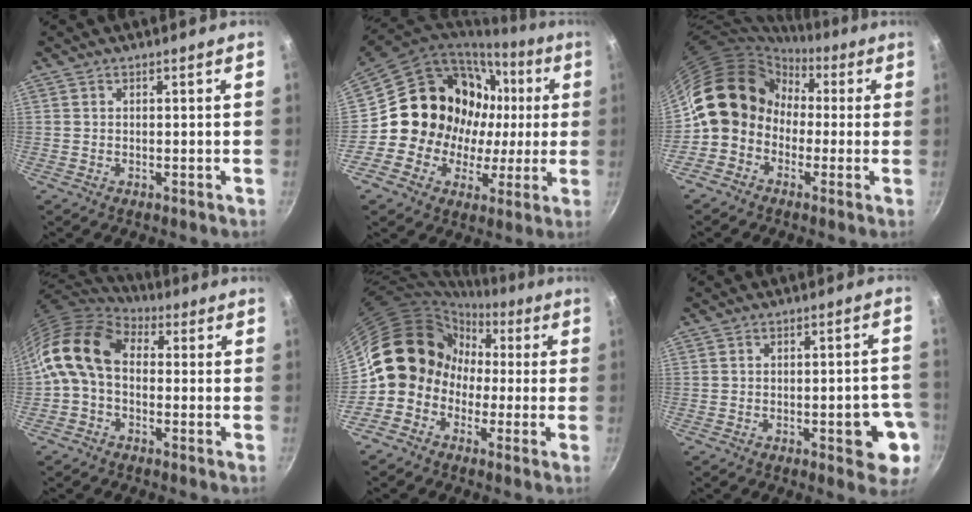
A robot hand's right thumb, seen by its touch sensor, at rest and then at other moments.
{"total": 19.0, "force": [1.1, 17.0, 8.3], "torque": [-0.102, 0.037, 0.023]}
{"total": 13.1, "force": [-0.7, 11.4, 6.3], "torque": [-0.064, 0.041, -0.034]}
{"total": 13.6, "force": [0.7, 9.5, 9.8], "torque": [-0.178, 0.026, -0.009]}
{"total": 12.8, "force": [-1.5, 11.6, 5.1], "torque": [-0.033, 0.045, -0.046]}
{"total": 8.8, "force": [-3.0, 3.3, 7.6], "torque": [-0.065, 0.018, -0.032]}